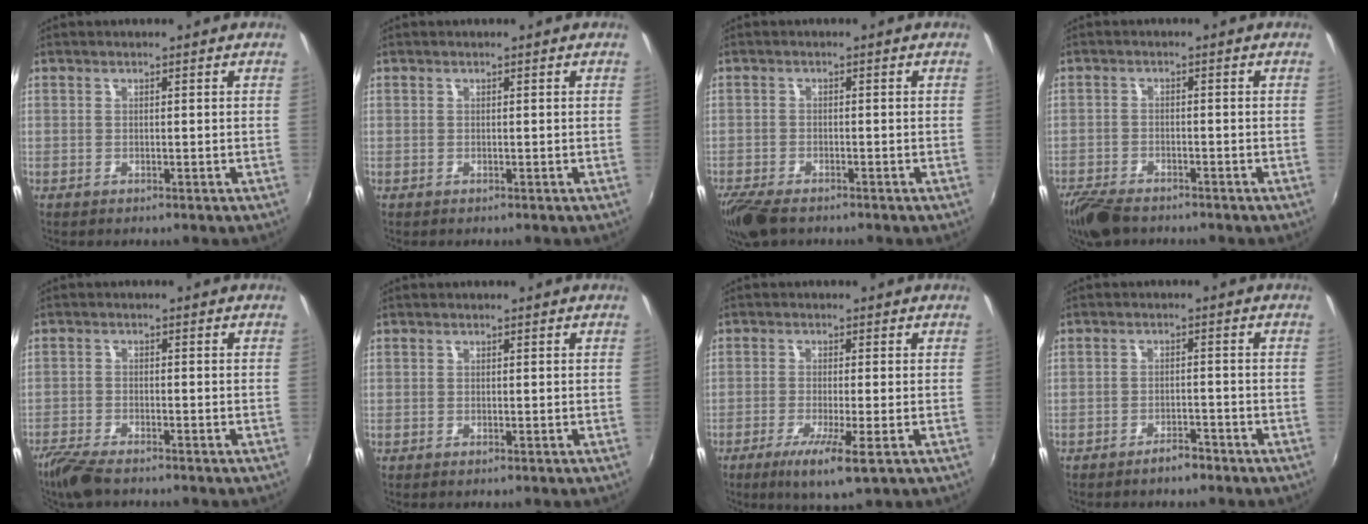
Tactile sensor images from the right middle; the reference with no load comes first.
{"total": 0.0}
{"total": 7.2, "force": [-5.6, 2.2, 3.9], "torque": [-0.103, -0.034, -0.107]}
{"total": 7.5, "force": [-6.2, 2.5, 3.3], "torque": [-0.094, -0.025, -0.116]}
{"total": 6.5, "force": [-5.4, 1.2, 3.4], "torque": [-0.094, -0.024, -0.103]}
{"total": 0.0}
{"total": 6.8, "force": [-3.1, 0.1, 6.0], "torque": [-0.125, -0.023, -0.054]}
{"total": 2.8, "force": [-2.4, 0.7, 1.3], "torque": [-0.031, 0.002, -0.033]}